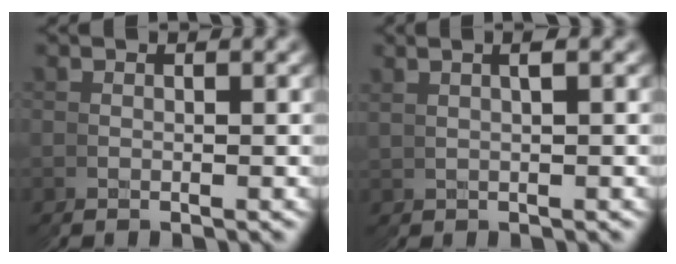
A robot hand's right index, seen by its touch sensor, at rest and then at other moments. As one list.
[{"total": 1.3, "force": [0.8, -0.6, 0.8], "torque": [-0.008, 0.015, 0.016]}]